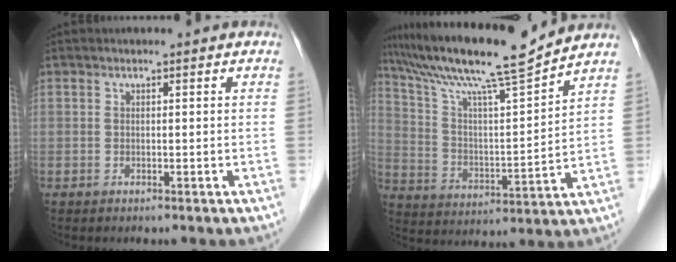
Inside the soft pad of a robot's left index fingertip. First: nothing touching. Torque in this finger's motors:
{"motor_torque": [0.04, -0.37, 0.38, 0.14]}